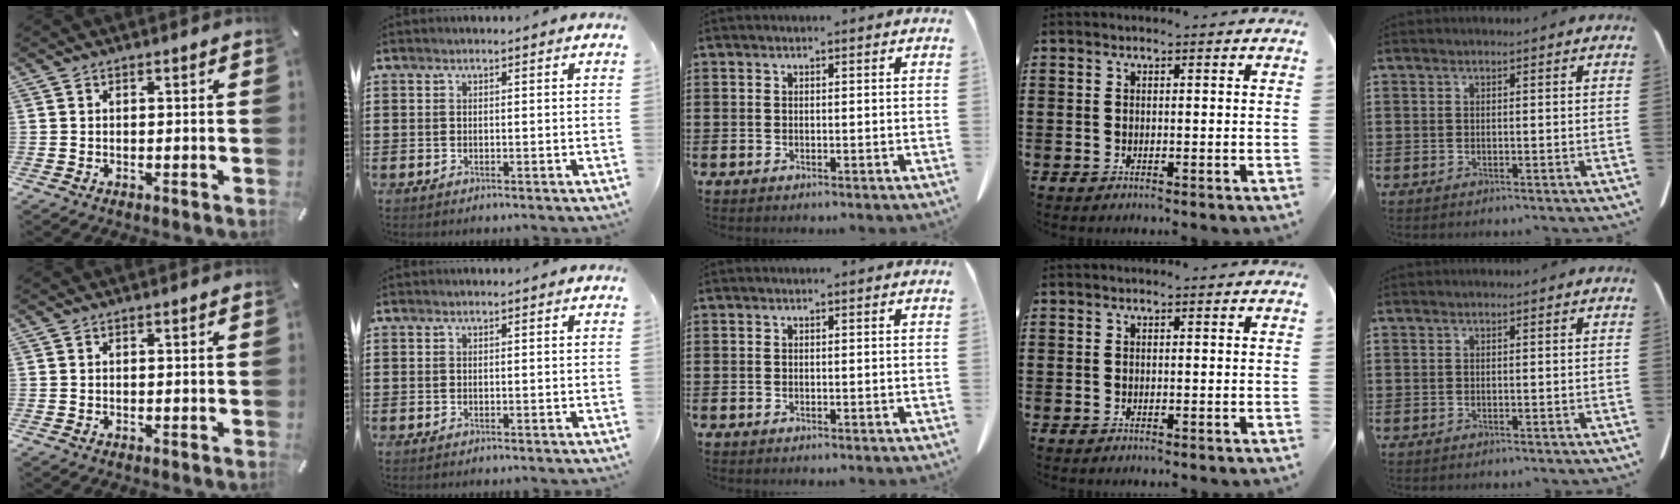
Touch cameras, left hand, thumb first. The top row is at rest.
{}